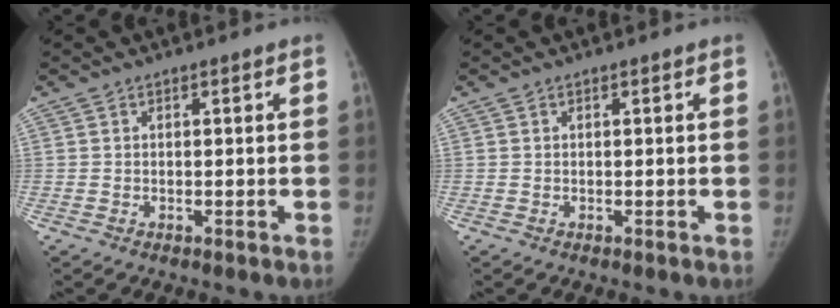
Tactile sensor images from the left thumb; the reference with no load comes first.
{"total": 0.0}